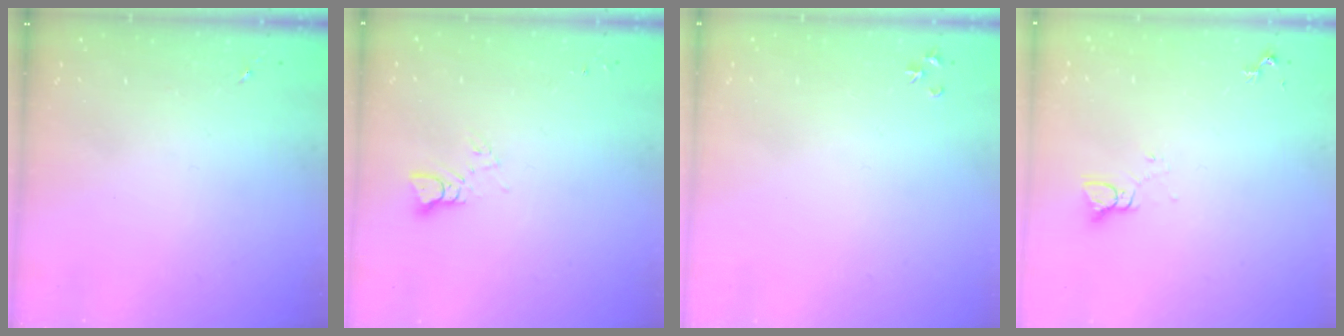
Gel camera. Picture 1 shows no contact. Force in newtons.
{"total": 2.9, "press": 2.9, "slide": 0.2}
{"total": 3.2, "press": 3.2, "slide": 0.4}
{"total": 3.2, "press": 3.2, "slide": 0.2}